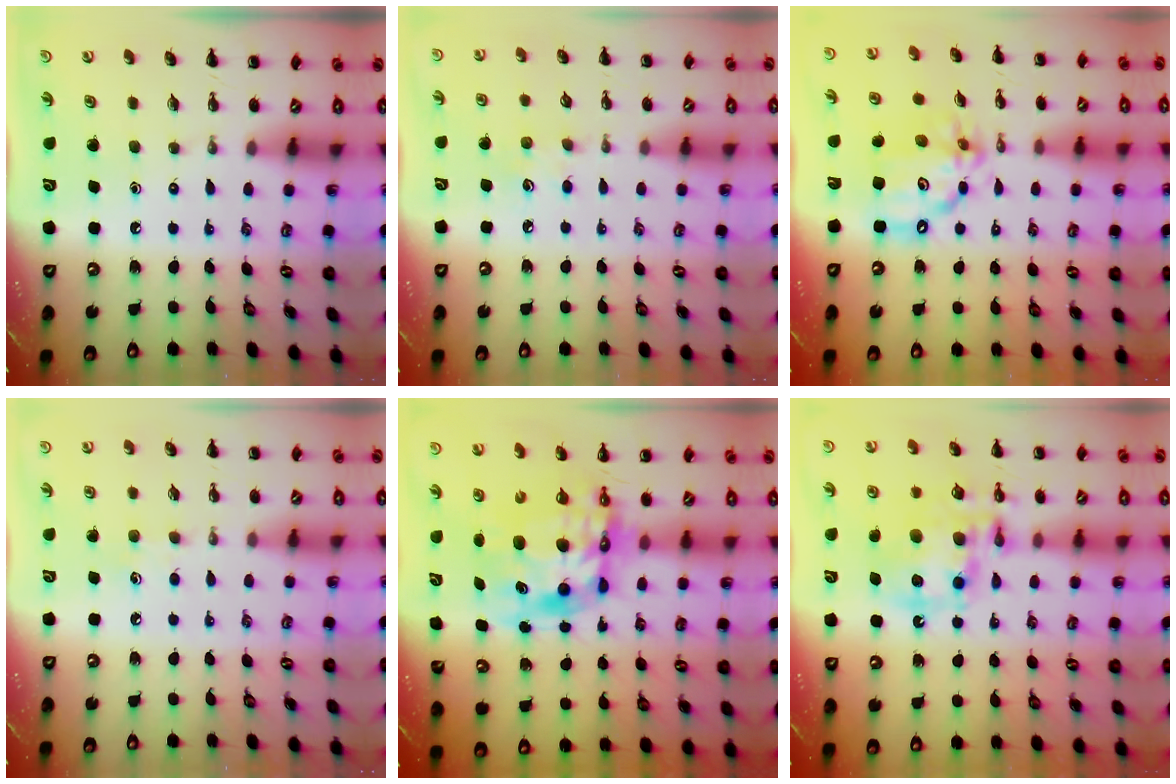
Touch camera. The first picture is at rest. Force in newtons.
{"total": 4.8, "press": 4.6, "slide": 1.4}
{"total": 14.0, "press": 13.4, "slide": 3.8}
{"total": 4.5, "press": 4.2, "slide": 1.4}
{"total": 11.1, "press": 10.7, "slide": 2.8}
{"total": 14.6, "press": 14.3, "slide": 3.1}